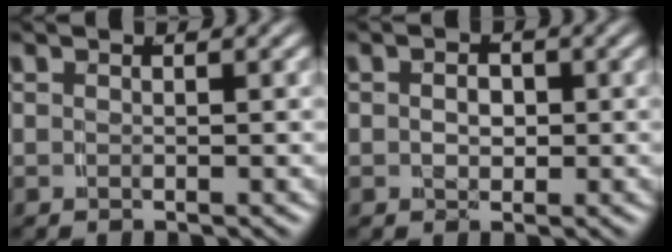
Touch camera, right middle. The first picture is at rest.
{"total": 2.0, "force": [-0.2, 1.4, 1.4], "torque": [-0.027, -0.007, 0.001]}